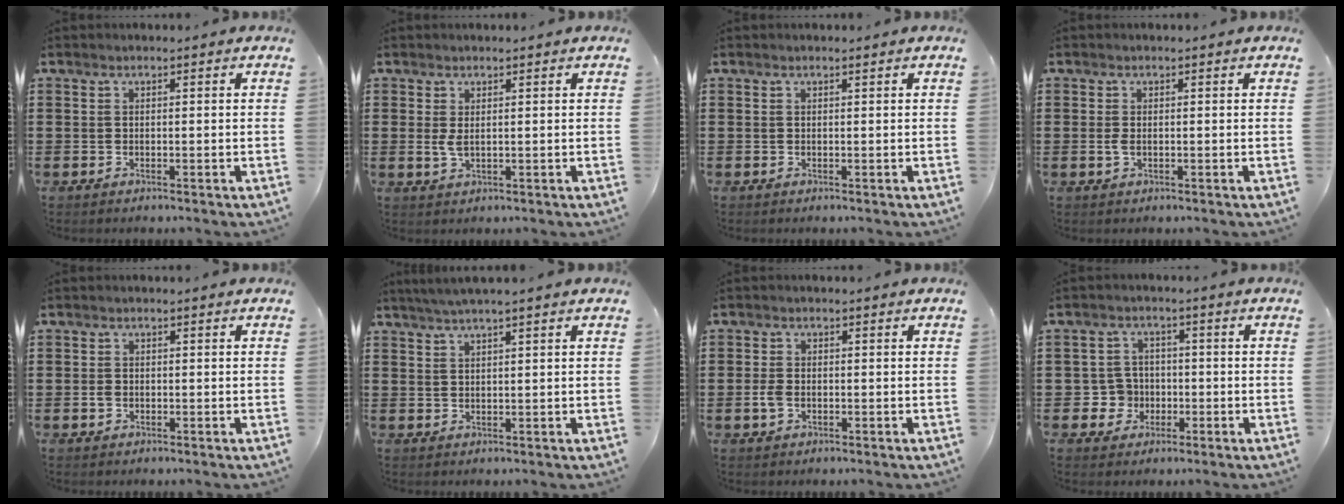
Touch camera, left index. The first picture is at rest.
{"total": 2.1, "force": [0.4, 0.7, 1.9], "torque": [-0.047, -0.001, 0.005]}
{"total": 0.0}
{"total": 1.3, "force": [-0.1, 0.5, 1.2], "torque": [-0.030, -0.001, -0.004]}
{"total": 1.1, "force": [-0.2, 0.8, 0.6], "torque": [-0.015, 0.005, -0.005]}
{"total": 2.2, "force": [1.8, -0.3, 1.3], "torque": [-0.026, 0.003, 0.033]}
{"total": 2.4, "force": [-0.5, 1.4, 1.8], "torque": [-0.051, -0.004, -0.014]}
{"total": 4.2, "force": [-1.0, 3.9, 1.0], "torque": [-0.033, 0.008, -0.021]}